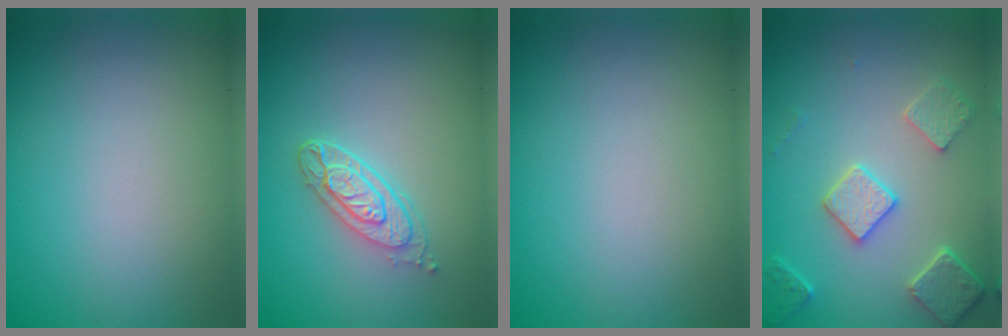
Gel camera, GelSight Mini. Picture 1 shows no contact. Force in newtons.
{"total": 3.2, "press": 2.6, "slide": 1.9}
{"total": 0.0}
{"total": 4.1, "press": 3.5, "slide": 2.1}